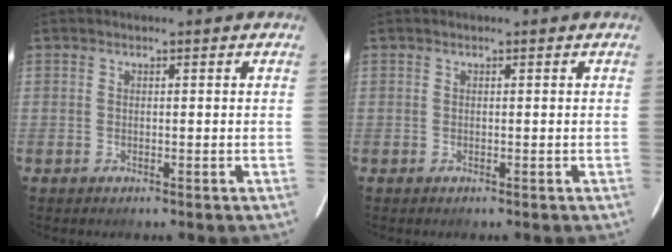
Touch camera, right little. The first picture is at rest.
{"total": 0.0}